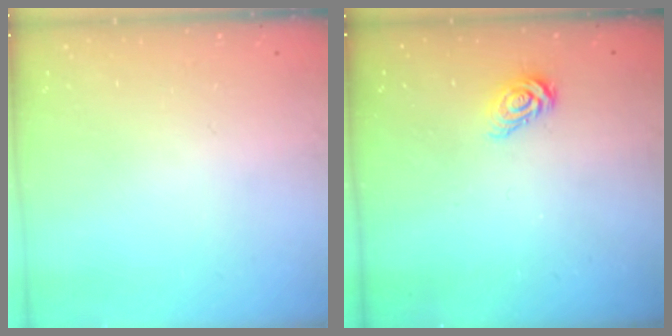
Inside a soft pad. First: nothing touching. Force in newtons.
{"total": 5.1, "press": 5.1, "slide": 0.4}